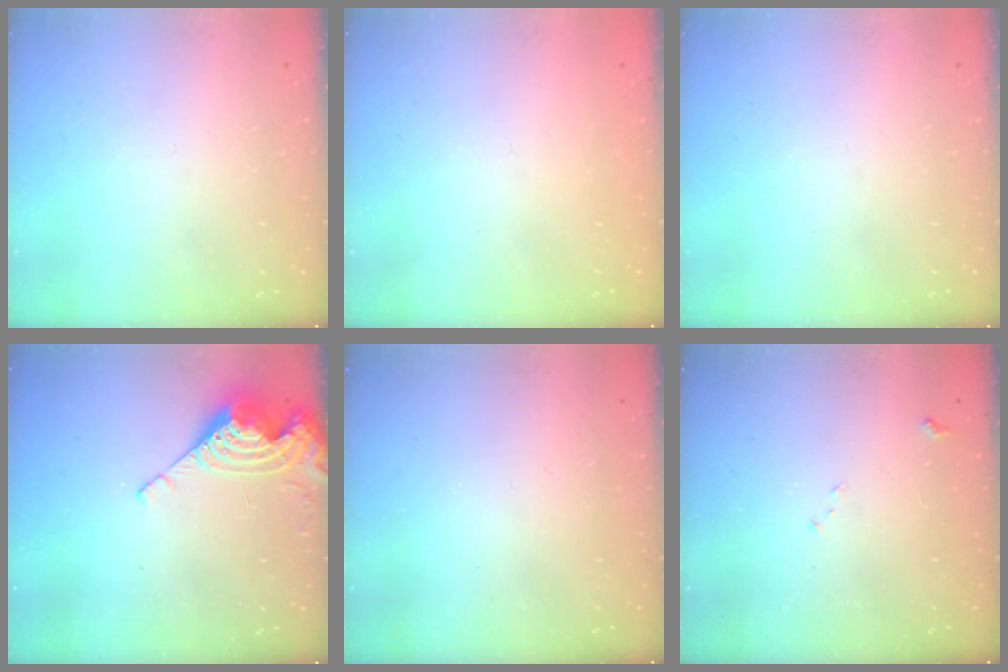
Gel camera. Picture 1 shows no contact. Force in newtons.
{"total": 1.5, "press": 1.3, "slide": 0.9}
{"total": 0.0}
{"total": 8.5, "press": 8.4, "slide": 0.8}
{"total": 1.3, "press": 1.2, "slide": 0.2}
{"total": 7.6, "press": 7.6, "slide": 0.9}